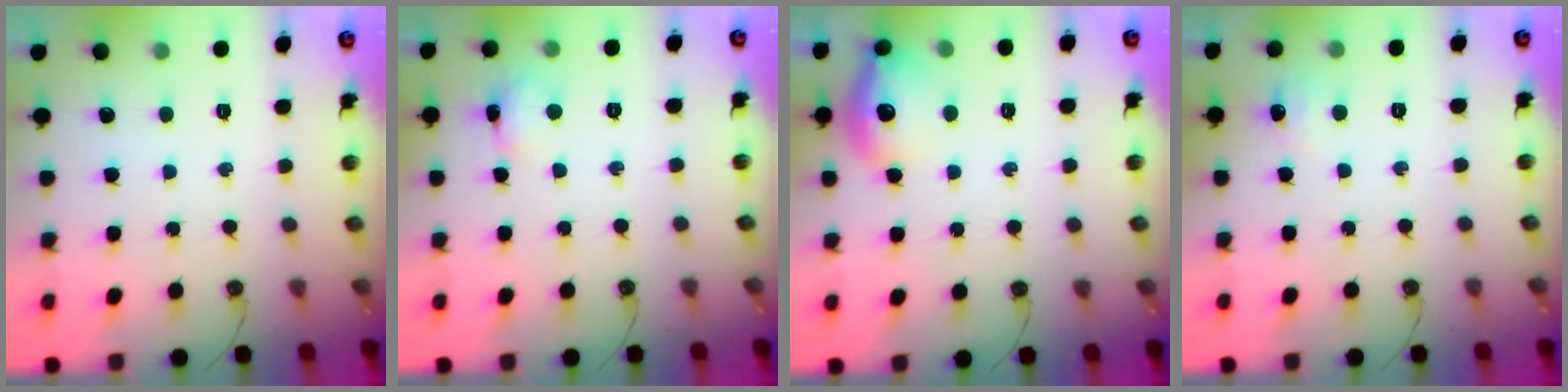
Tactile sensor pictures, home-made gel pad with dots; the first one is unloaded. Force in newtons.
{"total": 2.8, "press": 2.8, "slide": 0.5}
{"total": 14.5, "press": 14.4, "slide": 1.1}
{"total": 5.5, "press": 5.4, "slide": 0.7}